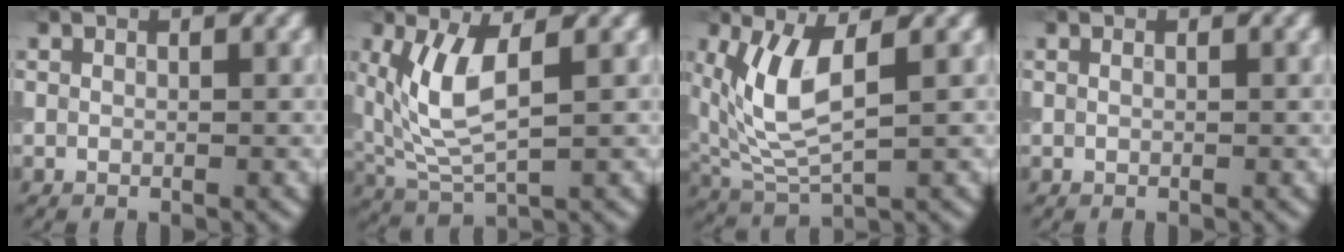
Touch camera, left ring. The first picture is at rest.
{"total": 6.2, "force": [1.4, 2.5, 5.4], "torque": [-0.125, 0.001, 0.040]}
{"total": 6.9, "force": [1.6, 2.9, 6.0], "torque": [-0.139, 0.000, 0.042]}
{"total": 0.0}